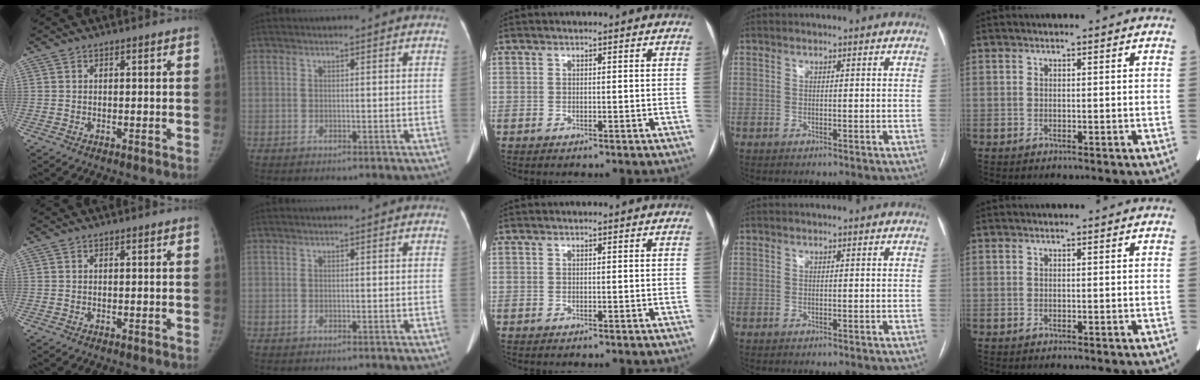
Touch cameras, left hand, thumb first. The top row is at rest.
{}